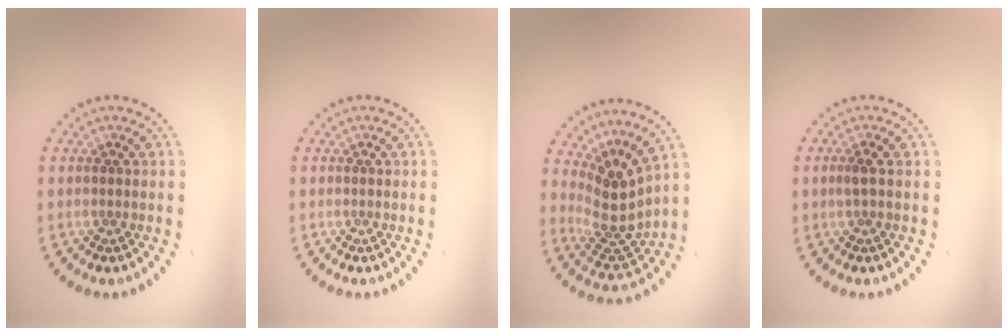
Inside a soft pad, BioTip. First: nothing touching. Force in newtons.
{"total": 0.0}
{"total": 3.9, "press": 2.8, "slide": 2.7}
{"total": 0.9, "press": 0.7, "slide": 0.5}